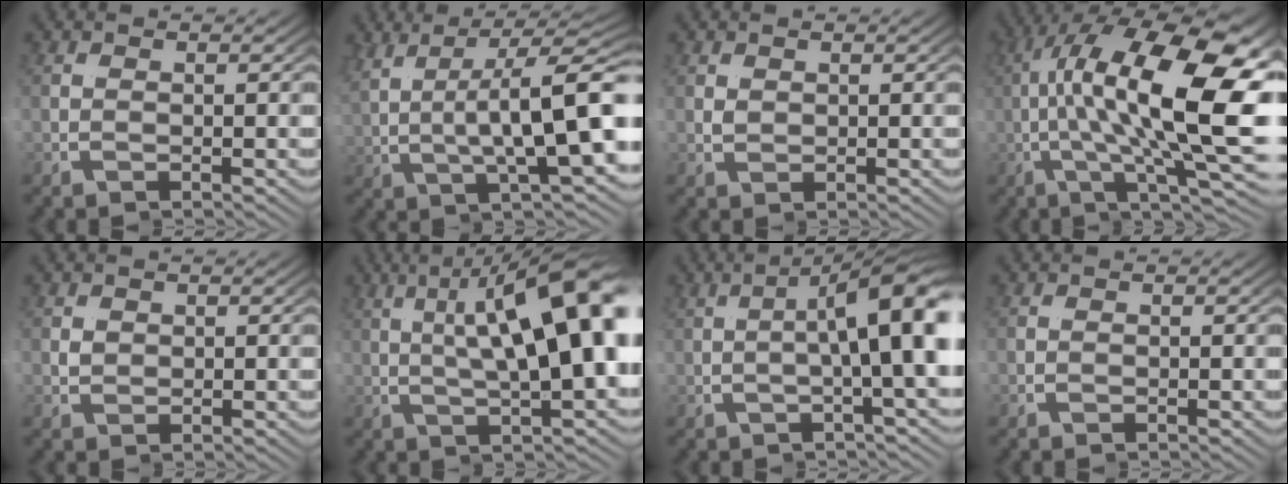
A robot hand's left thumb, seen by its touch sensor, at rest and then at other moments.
{"total": 6.2, "force": [-0.5, -1.4, 6.1], "torque": [-0.098, 0.030, -0.007]}
{"total": 0.6, "force": [0.6, 0.0, 0.0], "torque": [-0.001, 0.002, 0.007]}
{"total": 14.1, "force": [0.4, 1.9, 13.9], "torque": [-0.213, 0.021, -0.010]}
{"total": 0.7, "force": [0.6, 0.3, 0.1], "torque": [-0.004, 0.002, 0.007]}
{"total": 10.5, "force": [1.3, 0.6, 10.4], "torque": [-0.125, 0.048, -0.003]}
{"total": 8.1, "force": [-0.6, 0.6, 8.0], "torque": [-0.102, 0.023, -0.017]}
{"total": 0.0}